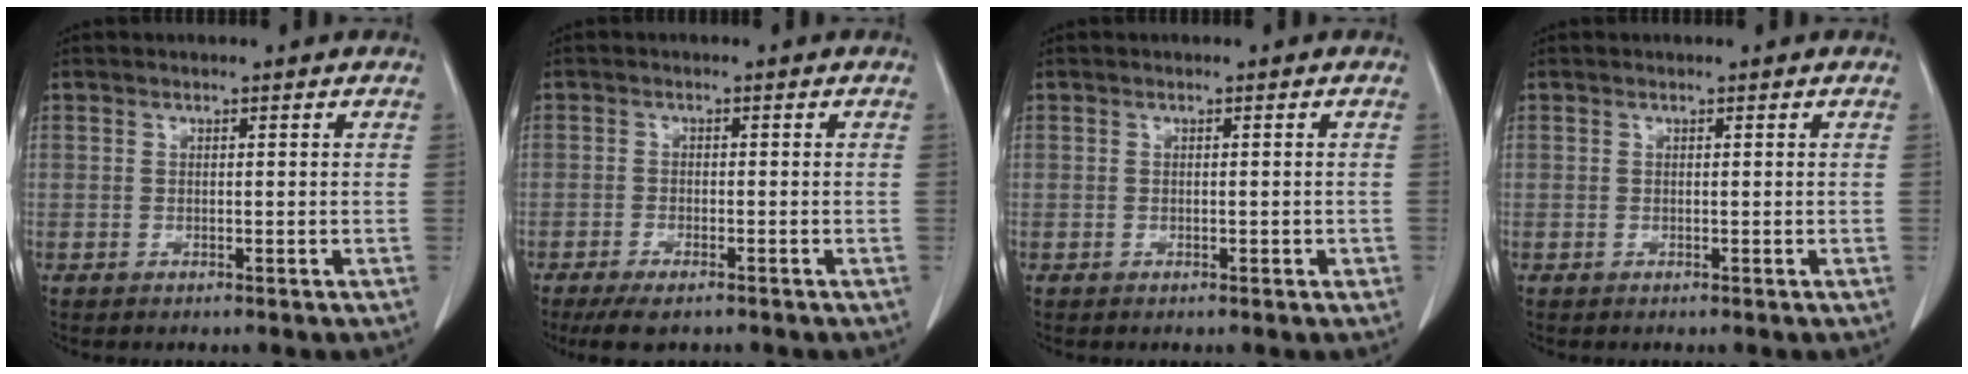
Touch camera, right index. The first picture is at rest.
{"total": 5.1, "force": [-3.9, 1.5, 2.9], "torque": [-0.045, -0.009, -0.061]}
{"total": 0.9, "force": [-0.2, 0.4, 0.7], "torque": [-0.012, 0.001, -0.002]}
{"total": 0.0}